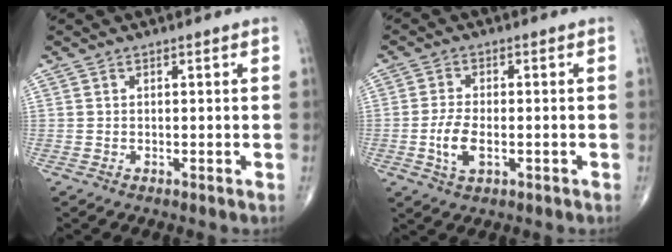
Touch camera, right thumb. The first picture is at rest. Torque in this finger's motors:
{"motor_torque": [0.25, 0.19, 0.64, 0.07, 0.01]}